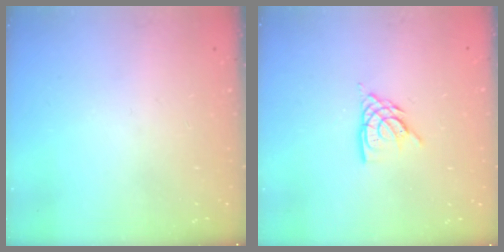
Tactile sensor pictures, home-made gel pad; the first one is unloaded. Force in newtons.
{"total": 7.3, "press": 7.3, "slide": 0.6}